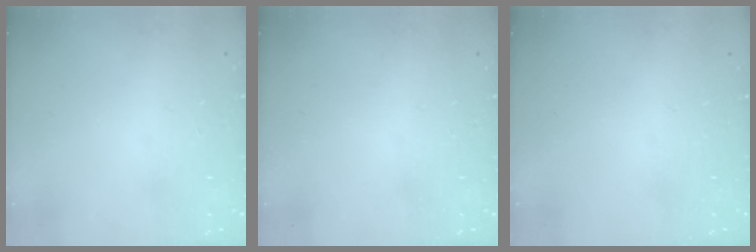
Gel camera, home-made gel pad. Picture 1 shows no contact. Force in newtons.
{"total": 0.0}
{"total": 0.0}